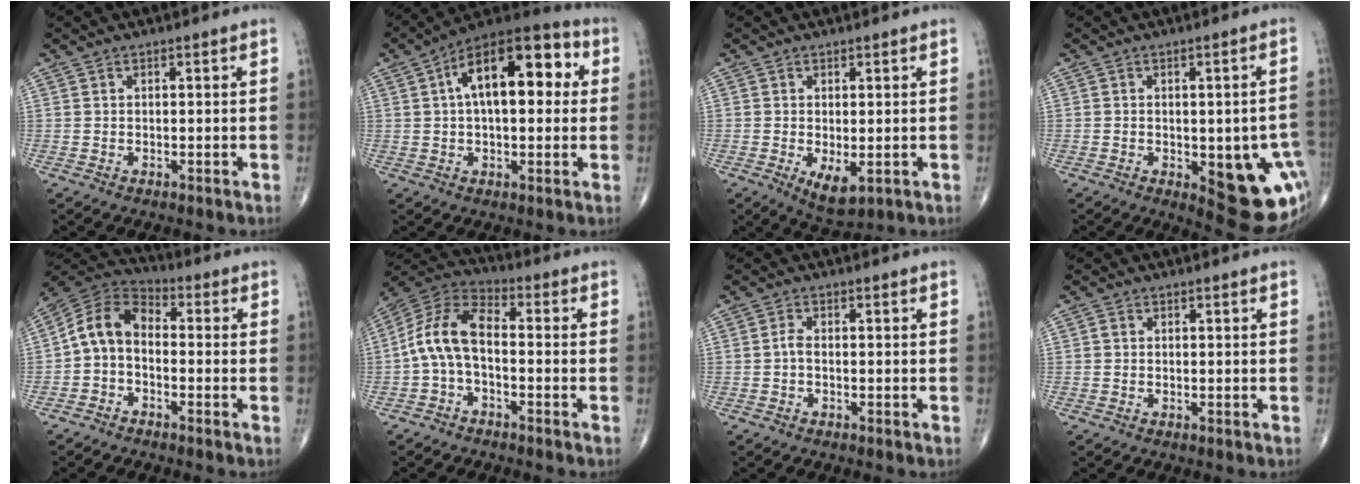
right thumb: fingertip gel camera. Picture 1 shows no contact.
{"total": 18.0, "force": [3.9, 8.8, 15.2], "torque": [-0.207, 0.035, 0.049]}
{"total": 5.0, "force": [-1.1, 2.3, 4.3], "torque": [-0.069, -0.015, -0.007]}
{"total": 15.6, "force": [-3.7, 6.5, 13.7], "torque": [-0.125, 0.006, -0.021]}
{"total": 8.8, "force": [-1.1, 5.9, 6.4], "torque": [-0.109, 0.036, -0.039]}
{"total": 10.0, "force": [-1.6, 5.3, 8.3], "torque": [-0.165, 0.037, -0.044]}
{"total": 1.3, "force": [-0.4, 0.6, 1.1], "torque": [-0.020, 0.002, -0.011]}
{"total": 0.7, "force": [0.0, 0.6, 0.3], "torque": [-0.003, 0.001, -0.002]}